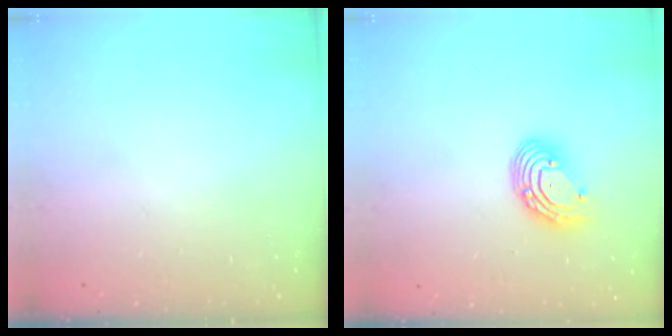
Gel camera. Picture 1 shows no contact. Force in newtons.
{"total": 8.9, "press": 8.8, "slide": 0.8}